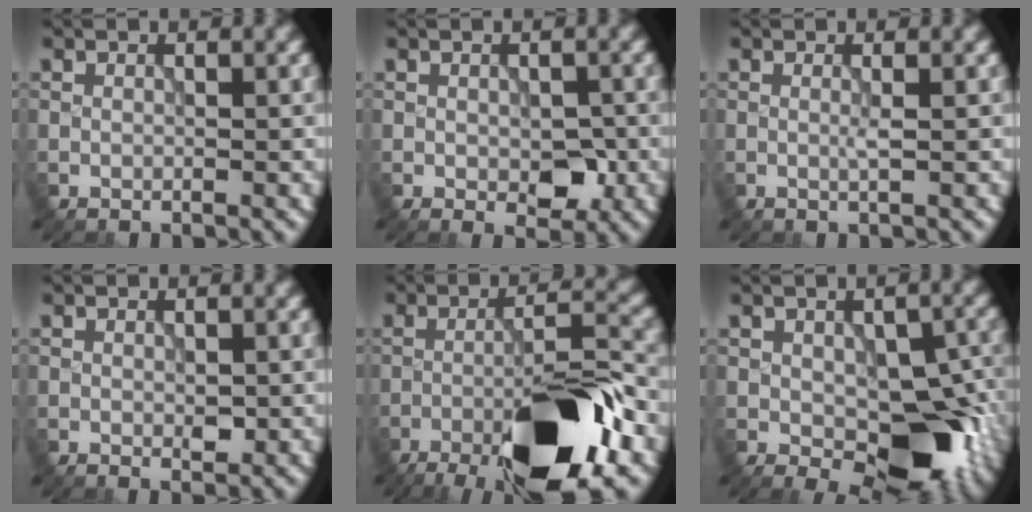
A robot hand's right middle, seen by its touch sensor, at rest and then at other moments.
{"total": 3.1, "force": [-0.7, 1.6, 2.6], "torque": [-0.039, -0.009, -0.007]}
{"total": 0.7, "force": [0.0, -0.3, 0.7], "torque": [-0.011, -0.001, -0.002]}
{"total": 1.4, "force": [-0.3, 0.6, 1.2], "torque": [-0.016, -0.005, -0.001]}
{"total": 13.3, "force": [-7.1, 3.5, 10.7], "torque": [-0.177, 0.000, -0.118]}
{"total": 9.0, "force": [-2.0, 5.0, 7.2], "torque": [-0.110, -0.019, -0.024]}